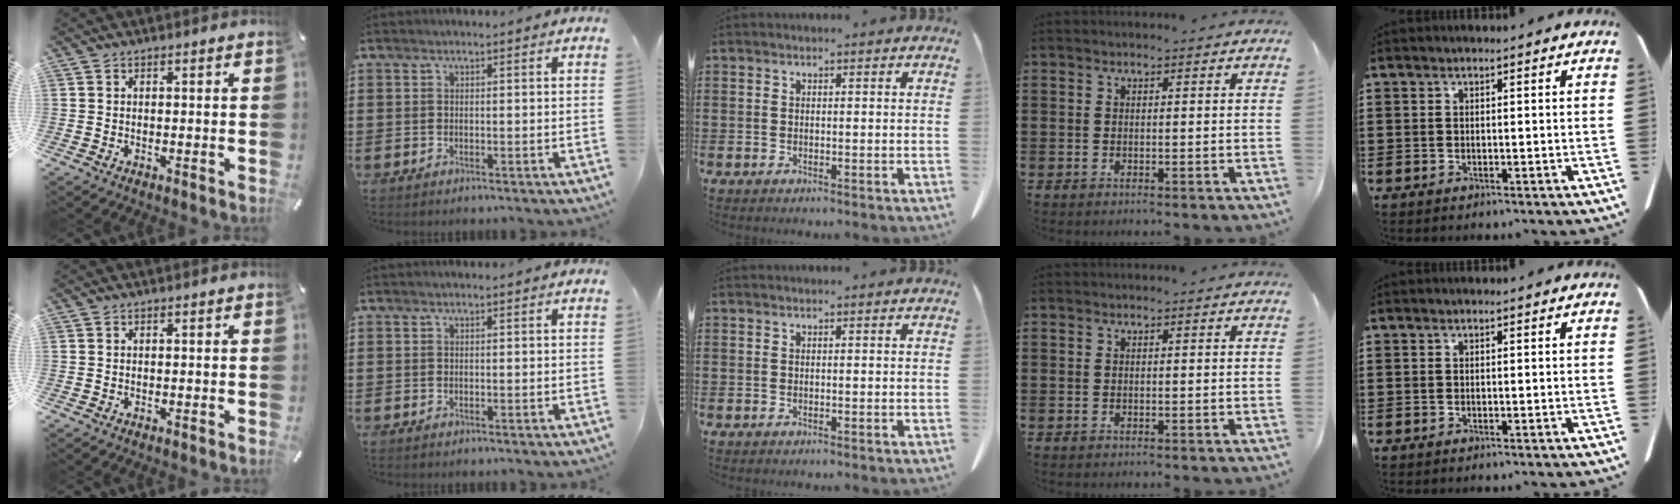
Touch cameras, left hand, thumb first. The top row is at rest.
{}